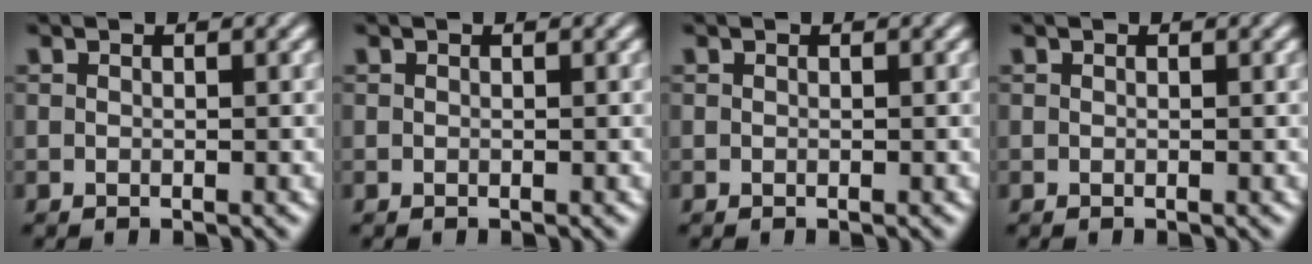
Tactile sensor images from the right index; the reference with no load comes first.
{"total": 0.0}
{"total": 0.0}
{"total": 0.0}